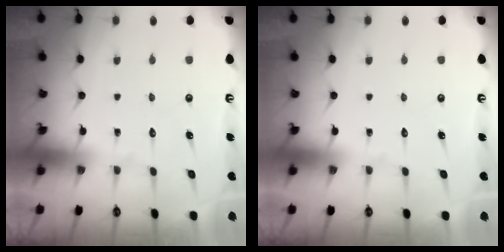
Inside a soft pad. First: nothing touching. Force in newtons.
{"total": 0.0}